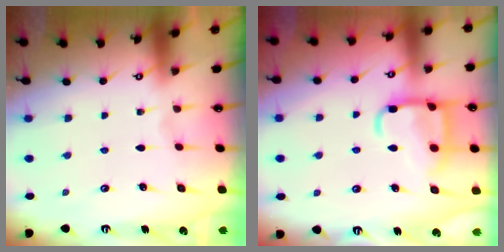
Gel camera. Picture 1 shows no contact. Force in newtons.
{"total": 14.2, "press": 14.1, "slide": 1.4}